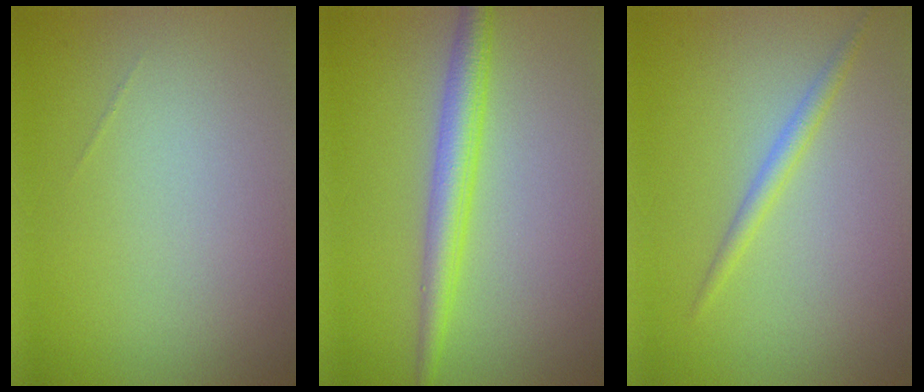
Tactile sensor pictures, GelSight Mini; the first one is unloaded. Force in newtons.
{"total": 3.4, "press": 3.4, "slide": 0.0}
{"total": 1.5, "press": 1.5, "slide": 0.1}